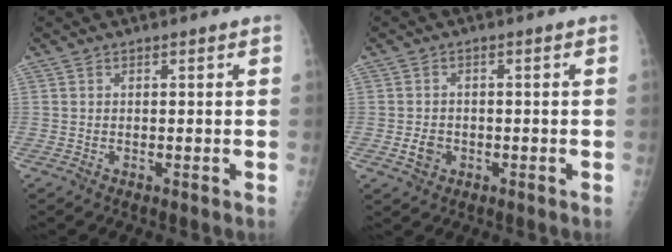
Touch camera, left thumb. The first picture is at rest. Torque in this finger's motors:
{"motor_torque": [-0.03, 0.03, 0.01, 0.01, 0.01]}